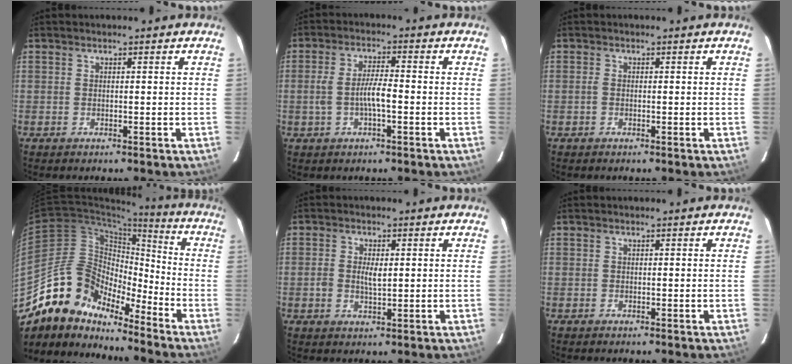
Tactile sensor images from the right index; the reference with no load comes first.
{"total": 5.5, "force": [-1.4, 1.3, 5.2], "torque": [-0.103, 0.005, -0.023]}
{"total": 0.8, "force": [-0.2, 0.5, 0.6], "torque": [-0.013, 0.001, -0.006]}
{"total": 13.6, "force": [-11.9, 5.9, 3.1], "torque": [-0.055, 0.035, -0.230]}
{"total": 3.3, "force": [0.1, 1.6, 2.8], "torque": [-0.055, 0.000, 0.001]}
{"total": 0.0}